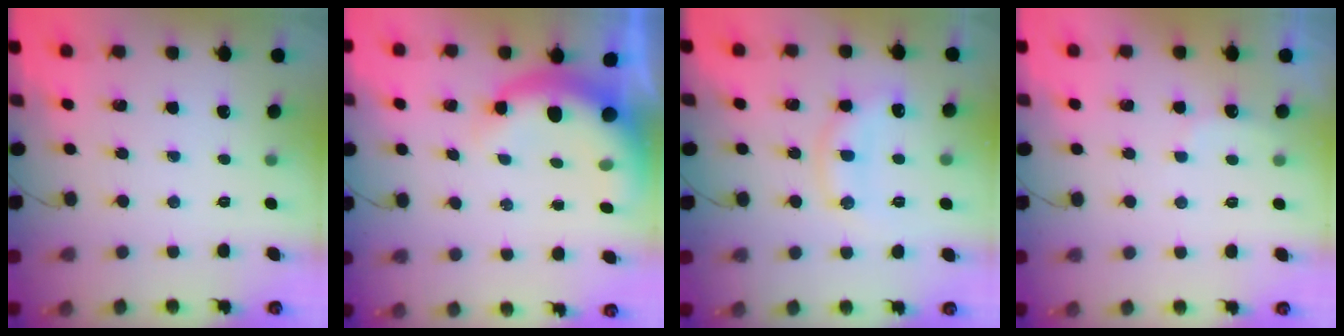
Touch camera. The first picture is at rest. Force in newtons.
{"total": 9.9, "press": 9.6, "slide": 2.1}
{"total": 12.5, "press": 12.5, "slide": 0.4}
{"total": 5.3, "press": 5.2, "slide": 0.9}